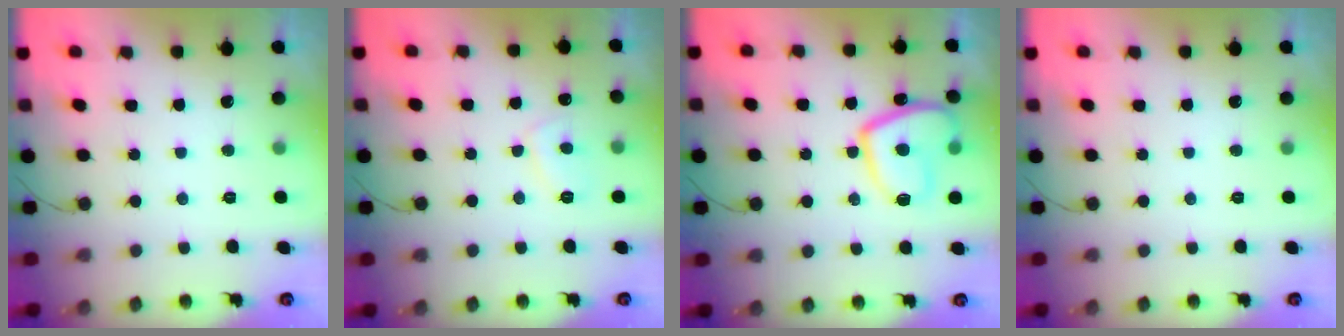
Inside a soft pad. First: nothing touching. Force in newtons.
{"total": 4.2, "press": 4.2, "slide": 0.5}
{"total": 13.9, "press": 13.8, "slide": 1.5}
{"total": 0.0}